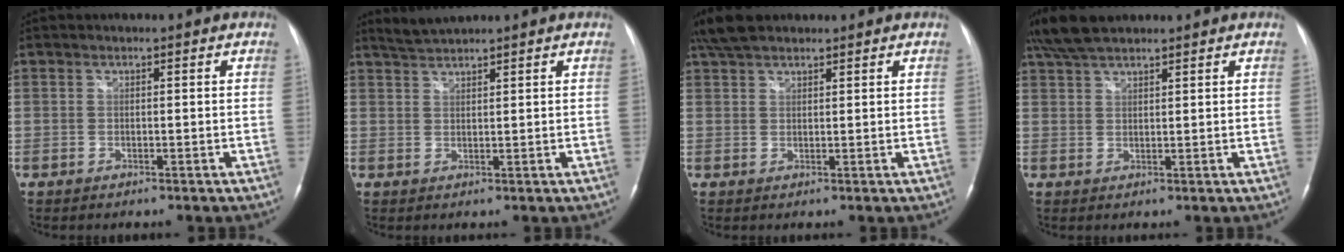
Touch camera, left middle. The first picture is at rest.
{"total": 2.6, "force": [2.5, -0.3, 0.3], "torque": [-0.012, 0.009, 0.054]}
{"total": 5.4, "force": [4.5, 2.0, 2.3], "torque": [-0.051, 0.024, 0.086]}
{"total": 6.6, "force": [5.6, 1.5, 3.0], "torque": [-0.068, 0.027, 0.110]}